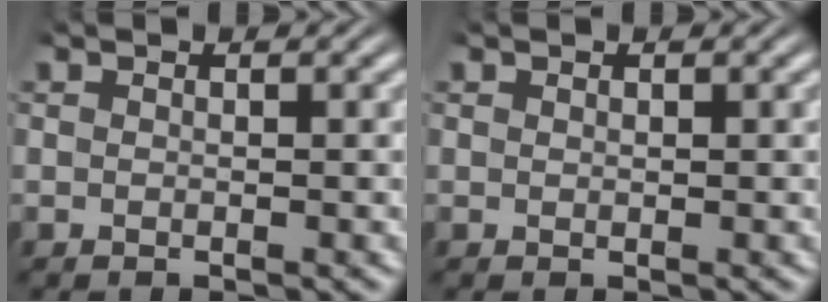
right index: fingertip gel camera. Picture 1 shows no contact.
{"total": 0.0}